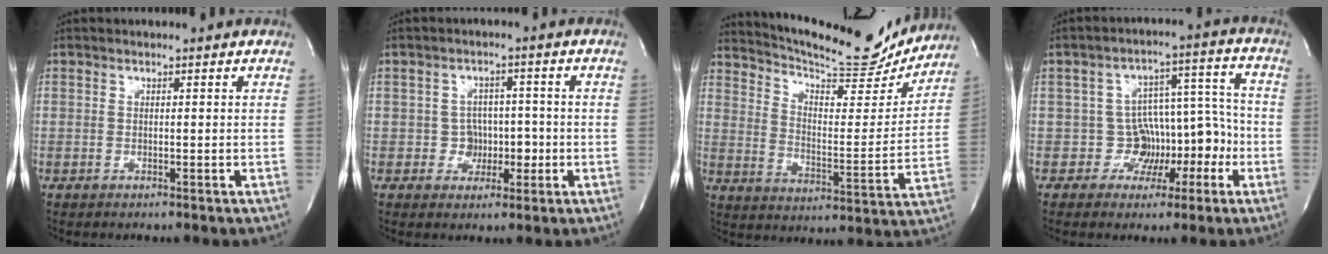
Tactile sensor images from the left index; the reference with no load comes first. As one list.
[{"total": 3.9, "force": [-1.0, 3.6, 0.8], "torque": [0.007, 0.012, -0.011]}, {"total": 18.7, "force": [17.5, 3.0, 5.7], "torque": [-0.093, -0.032, 0.249]}, {"total": 7.4, "force": [-3.1, 6.4, 2.0], "torque": [0.008, 0.048, -0.038]}]